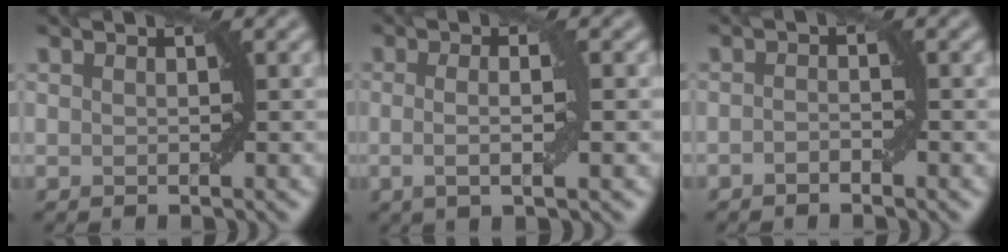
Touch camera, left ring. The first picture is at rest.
{"total": 3.2, "force": [-0.2, 0.6, 3.2], "torque": [-0.056, -0.004, -0.006]}
{"total": 1.0, "force": [-0.7, 0.3, 0.6], "torque": [-0.011, 0.005, -0.012]}